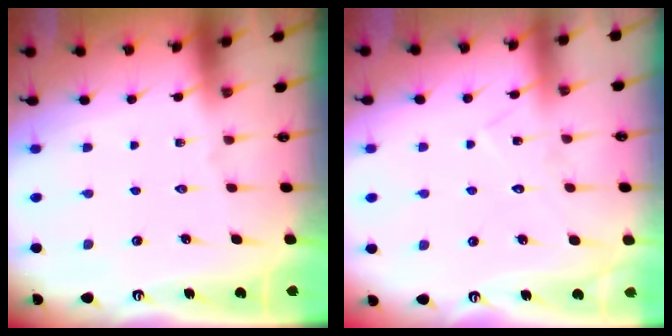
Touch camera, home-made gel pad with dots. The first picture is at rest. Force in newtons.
{"total": 8.0, "press": 8.0, "slide": 0.4}